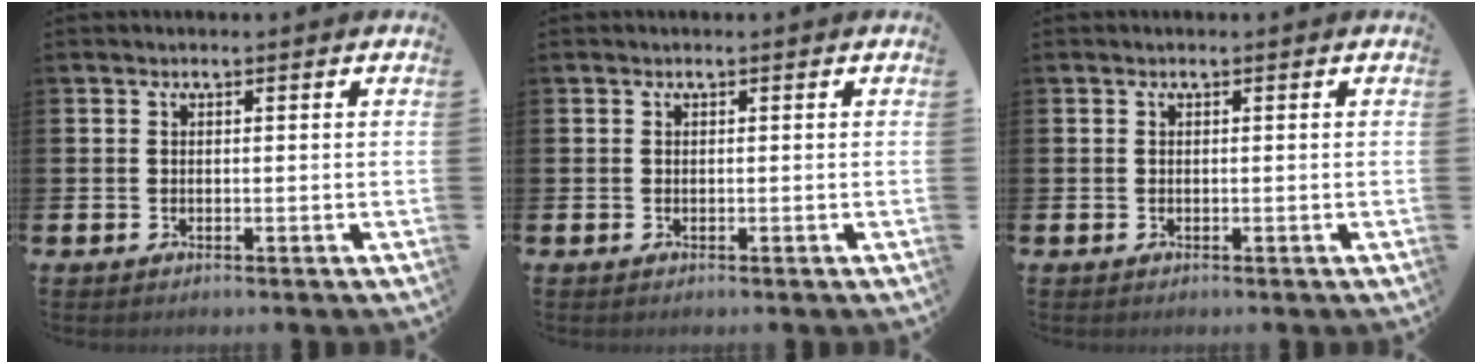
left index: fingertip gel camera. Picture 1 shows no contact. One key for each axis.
{"total": 0.0}
{"total": 0.0}